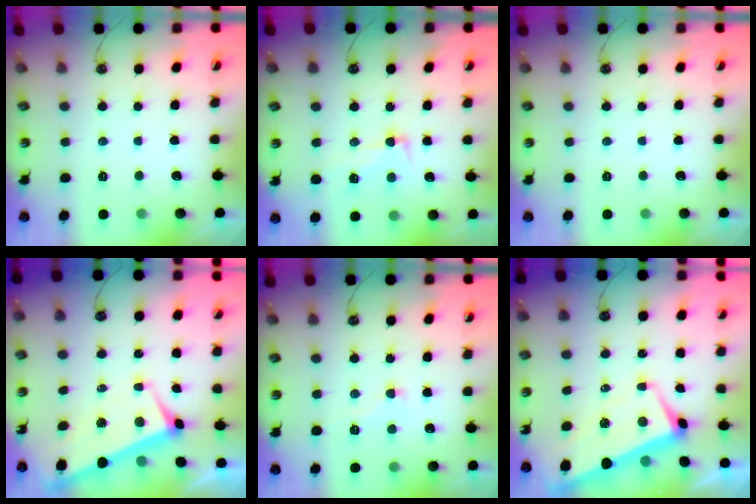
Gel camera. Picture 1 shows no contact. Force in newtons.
{"total": 9.1, "press": 9.0, "slide": 1.7}
{"total": 0.0}
{"total": 3.0, "press": 2.9, "slide": 0.9}
{"total": 1.7, "press": 1.4, "slide": 0.8}
{"total": 1.0, "press": 0.3, "slide": 1.0}